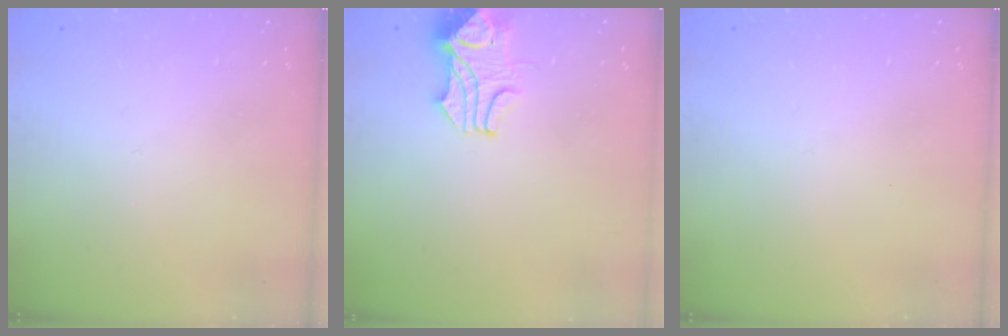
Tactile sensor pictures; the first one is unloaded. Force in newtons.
{"total": 2.1, "press": 2.0, "slide": 0.8}
{"total": 0.0}